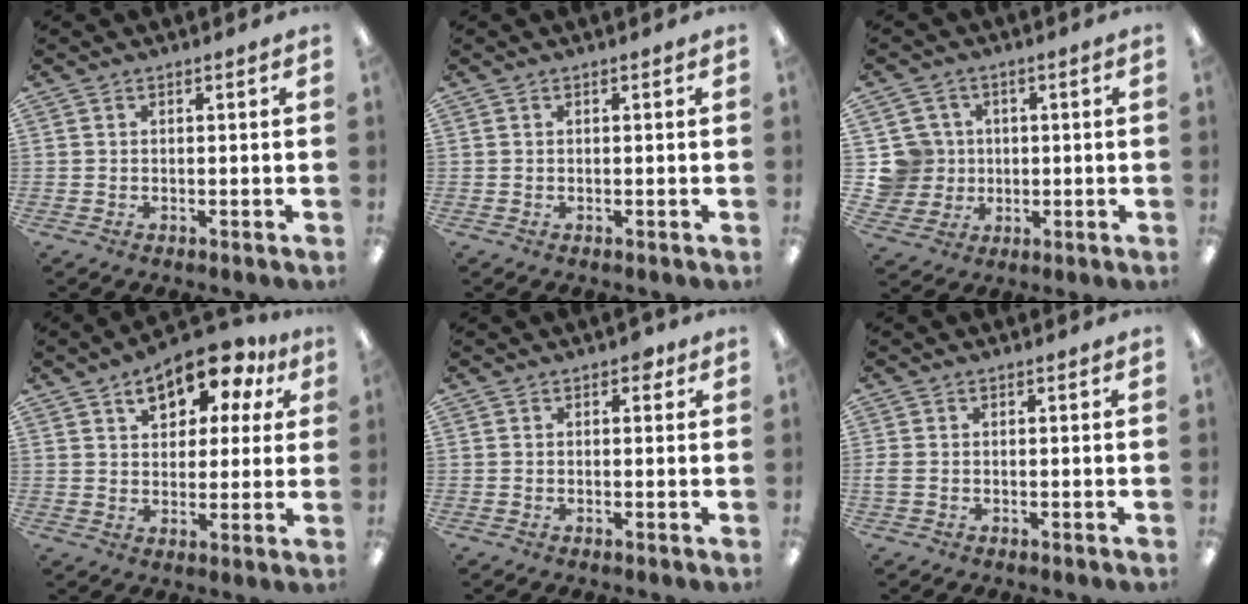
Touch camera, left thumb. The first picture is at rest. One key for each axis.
{"total": 0.0}
{"total": 8.2, "fx": 1.3, "fy": 8.0, "fz": 0.9, "tx": -0.046, "ty": 0.006, "tz": 0.033}
{"total": 12.4, "fx": 7.5, "fy": 6.9, "fz": 7.1, "tx": -0.099, "ty": -0.032, "tz": 0.130}
{"total": 2.2, "fx": 0.9, "fy": 1.3, "fz": 1.5, "tx": -0.014, "ty": -0.001, "tz": 0.012}
{"total": 1.3, "fx": -0.2, "fy": 0.8, "fz": 1.0, "tx": -0.019, "ty": 0.003, "tz": -0.004}